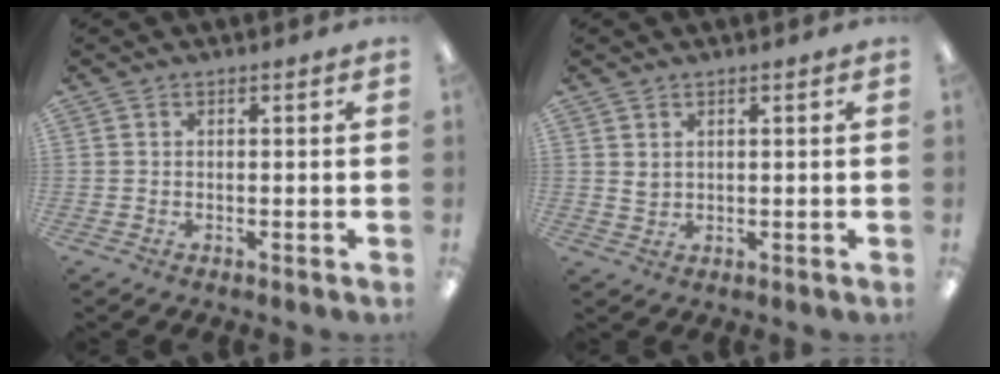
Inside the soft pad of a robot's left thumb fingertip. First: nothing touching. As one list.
[{"total": 1.9, "force": [1.2, 1.3, 0.7], "torque": [-0.017, 0.003, 0.022]}]